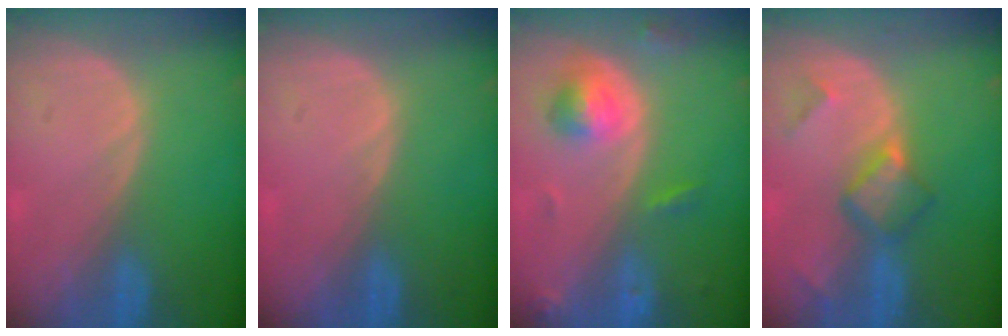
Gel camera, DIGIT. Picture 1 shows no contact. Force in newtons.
{"total": 0.5, "press": 0.0, "slide": 0.5}
{"total": 5.4, "press": 5.0, "slide": 2.1}
{"total": 5.6, "press": 4.9, "slide": 2.7}